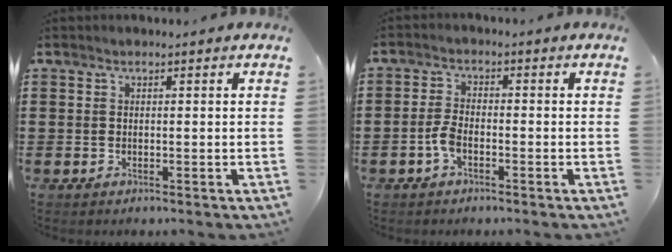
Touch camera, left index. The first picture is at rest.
{"total": 3.2, "force": [-1.3, 1.3, 2.7], "torque": [-0.070, -0.002, -0.031]}